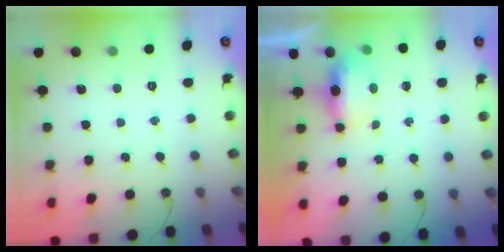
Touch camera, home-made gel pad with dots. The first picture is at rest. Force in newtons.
{"total": 5.9, "press": 5.8, "slide": 0.7}